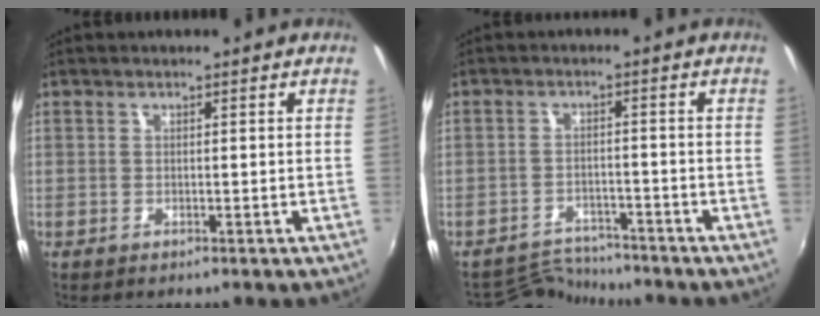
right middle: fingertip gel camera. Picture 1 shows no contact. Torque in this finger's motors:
{"motor_torque": [-0.85, 0.29, -0.37, -0.12]}